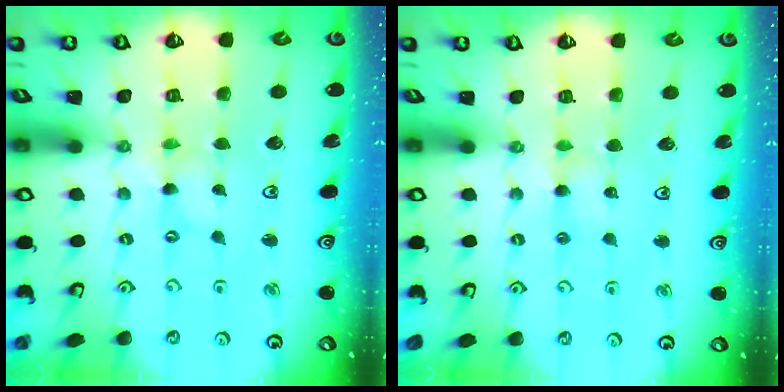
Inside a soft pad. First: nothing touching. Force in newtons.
{"total": 2.4, "press": 2.4, "slide": 0.3}